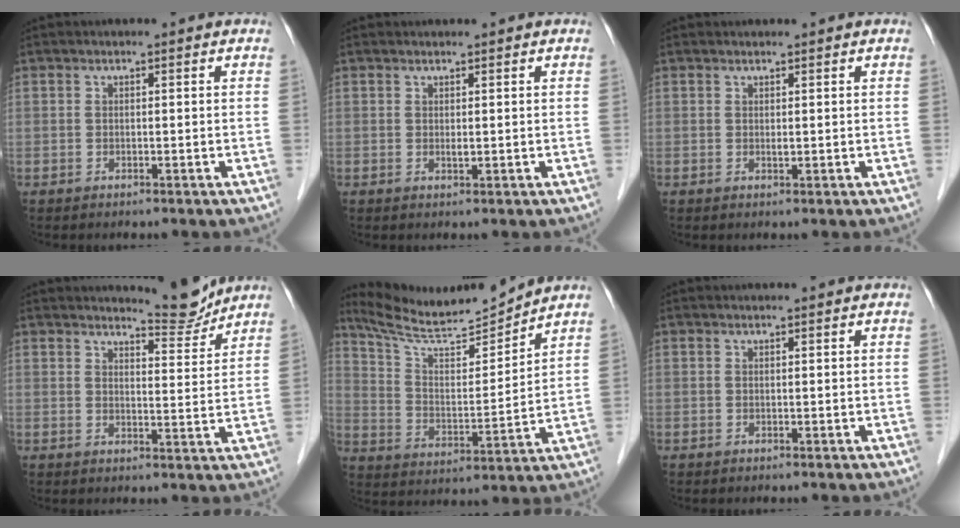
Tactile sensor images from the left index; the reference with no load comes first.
{"total": 0.8, "force": [0.4, 0.2, 0.6], "torque": [-0.012, -0.002, 0.007]}
{"total": 0.6, "force": [0.3, 0.2, 0.4], "torque": [-0.009, -0.002, 0.005]}
{"total": 5.1, "force": [5.1, 0.1, 0.5], "torque": [-0.016, -0.025, 0.067]}
{"total": 11.2, "force": [11.0, -0.5, 2.2], "torque": [-0.050, -0.003, 0.204]}
{"total": 0.8, "force": [0.8, 0.0, 0.2], "torque": [-0.007, 0.009, 0.013]}